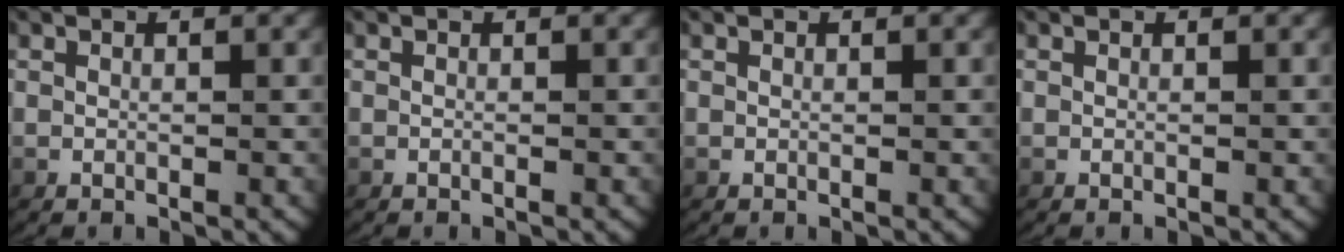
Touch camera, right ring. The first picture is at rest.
{"total": 0.0}
{"total": 0.0}
{"total": 0.0}